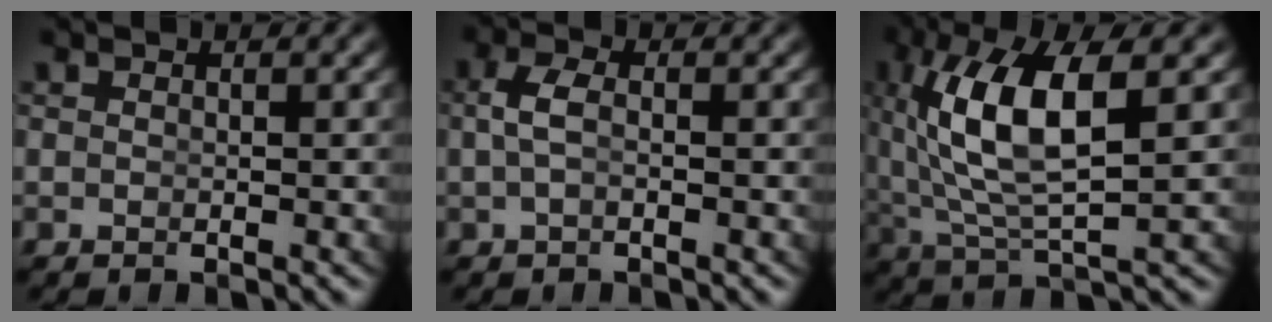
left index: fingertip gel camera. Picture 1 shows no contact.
{"total": 1.6, "force": [-0.4, 0.4, 1.5], "torque": [-0.040, -0.006, -0.001]}
{"total": 7.5, "force": [1.0, 2.6, 7.0], "torque": [-0.150, -0.006, 0.032]}